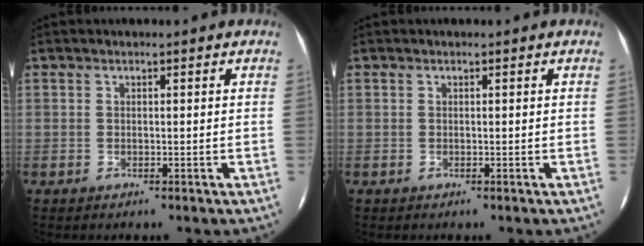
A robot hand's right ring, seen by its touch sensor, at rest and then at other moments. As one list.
[{"total": 0.0}]